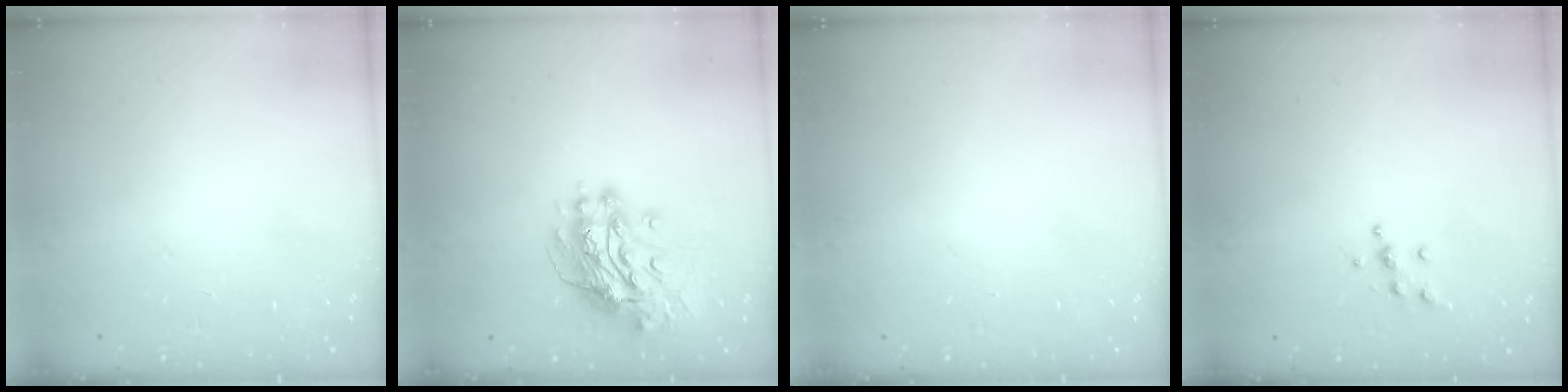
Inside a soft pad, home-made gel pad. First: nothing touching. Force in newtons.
{"total": 13.6, "press": 13.6, "slide": 1.4}
{"total": 0.0}
{"total": 5.2, "press": 5.2, "slide": 0.6}